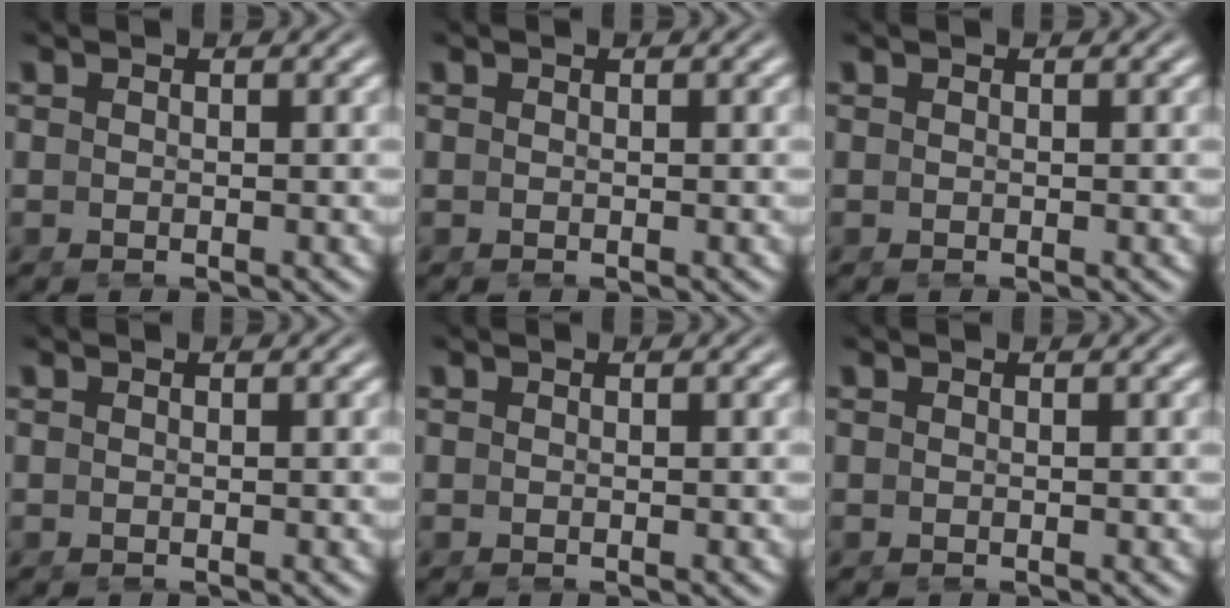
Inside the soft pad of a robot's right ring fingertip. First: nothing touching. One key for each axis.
{"total": 0.0}
{"total": 0.0}
{"total": 0.0}
{"total": 0.0}
{"total": 0.0}